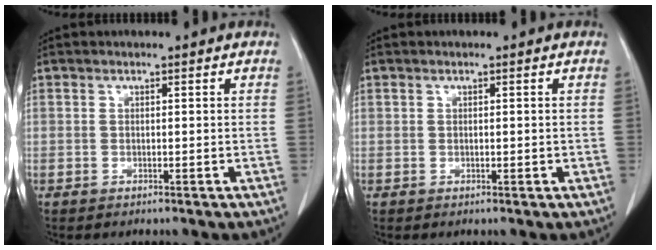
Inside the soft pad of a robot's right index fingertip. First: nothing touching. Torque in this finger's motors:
{"motor_torque": [-0.14, 0.13, -0.01, -0.02]}